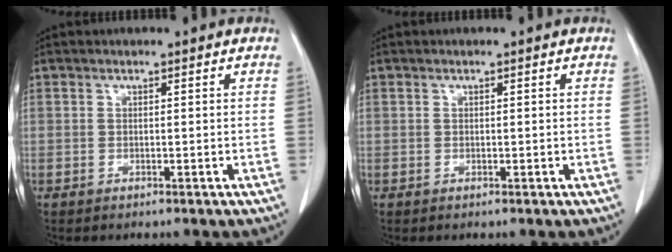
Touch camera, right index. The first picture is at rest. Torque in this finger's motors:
{"motor_torque": [-0.12, 0.14, 0.03, 0.01]}